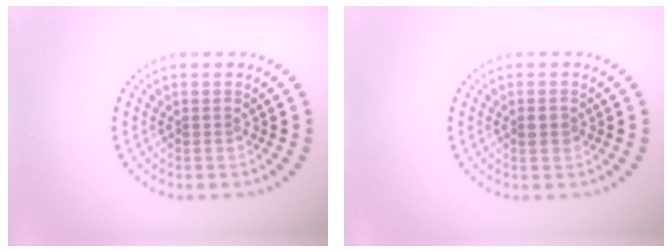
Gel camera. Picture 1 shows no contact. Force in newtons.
{"total": 1.2, "press": 1.2, "slide": 0.0}